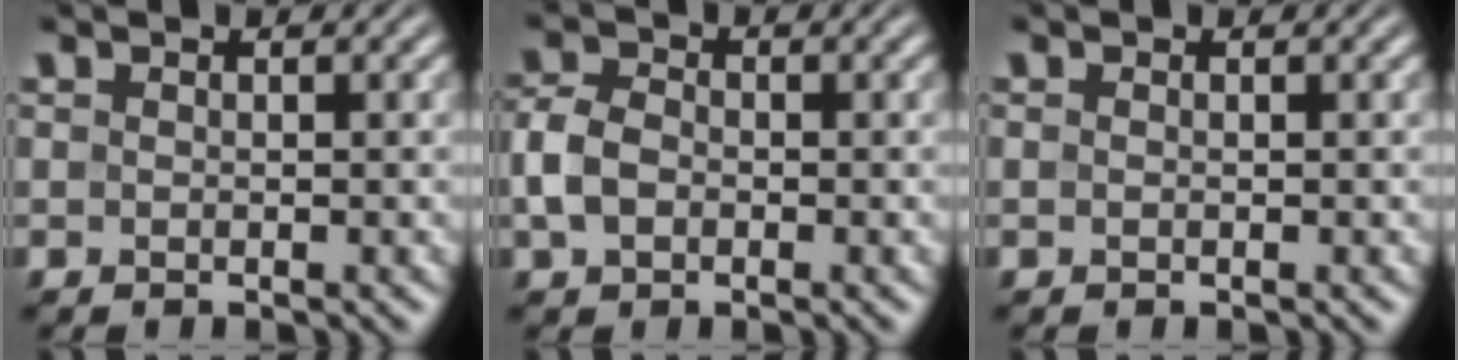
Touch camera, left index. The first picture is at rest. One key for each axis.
{"total": 3.5, "fx": -0.7, "fy": 2.6, "fz": 2.3, "tx": -0.055, "ty": 0.004, "tz": -0.022}
{"total": 0.0}